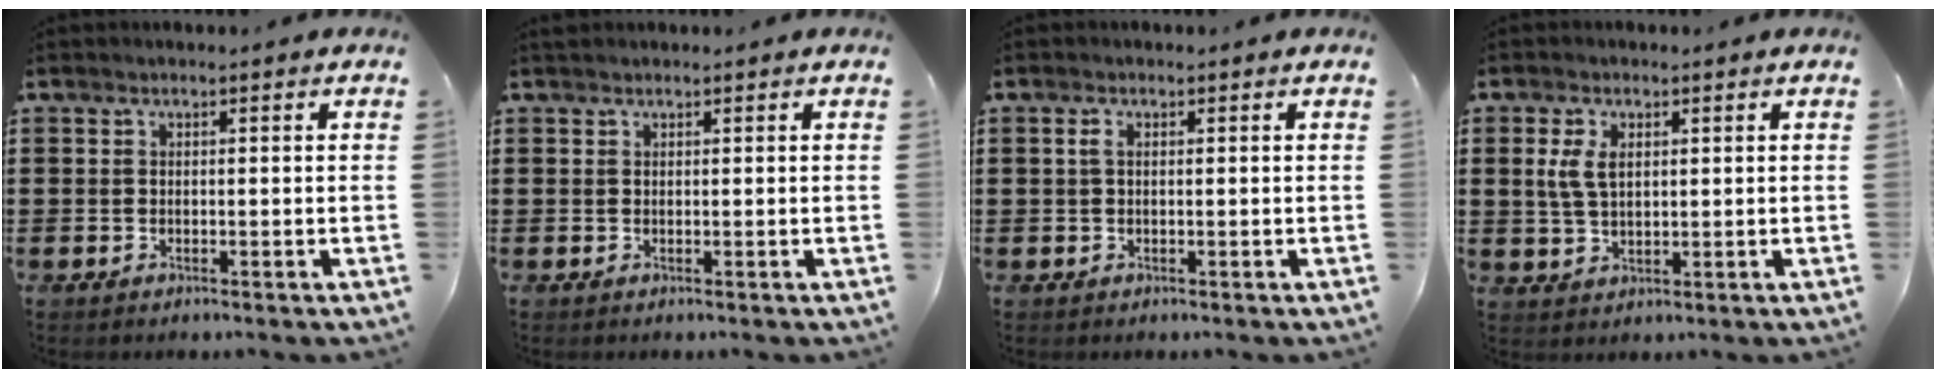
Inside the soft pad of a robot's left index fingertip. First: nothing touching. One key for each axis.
{"total": 0.5, "fx": 0.4, "fy": 0.2, "fz": 0.1, "tx": -0.004, "ty": 0.001, "tz": 0.009}
{"total": 1.3, "fx": 0.3, "fy": 0.6, "fz": 1.2, "tx": -0.026, "ty": 0.005, "tz": 0.004}
{"total": 4.4, "fx": 1.3, "fy": 2.3, "fz": 3.5, "tx": -0.084, "ty": 0.006, "tz": 0.020}